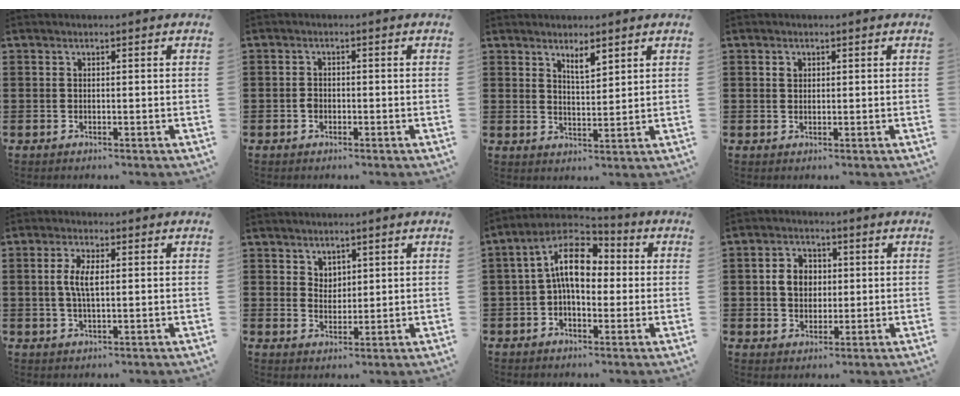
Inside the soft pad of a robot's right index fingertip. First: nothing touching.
{"total": 1.3, "force": [-0.5, 1.0, 0.7], "torque": [-0.015, 0.000, -0.010]}
{"total": 3.2, "force": [2.4, 0.7, 1.9], "torque": [-0.034, -0.002, 0.042]}
{"total": 1.0, "force": [0.4, 0.8, 0.4], "torque": [-0.010, 0.004, 0.009]}
{"total": 4.3, "force": [0.4, 1.6, 4.0], "torque": [-0.086, 0.002, 0.002]}
{"total": 2.8, "force": [2.0, 2.0, 0.2], "torque": [-0.011, 0.006, 0.040]}
{"total": 10.9, "force": [1.2, 5.9, 9.1], "torque": [-0.179, 0.008, 0.015]}
{"total": 4.8, "force": [0.2, 4.0, 2.7], "torque": [-0.064, 0.013, -0.001]}